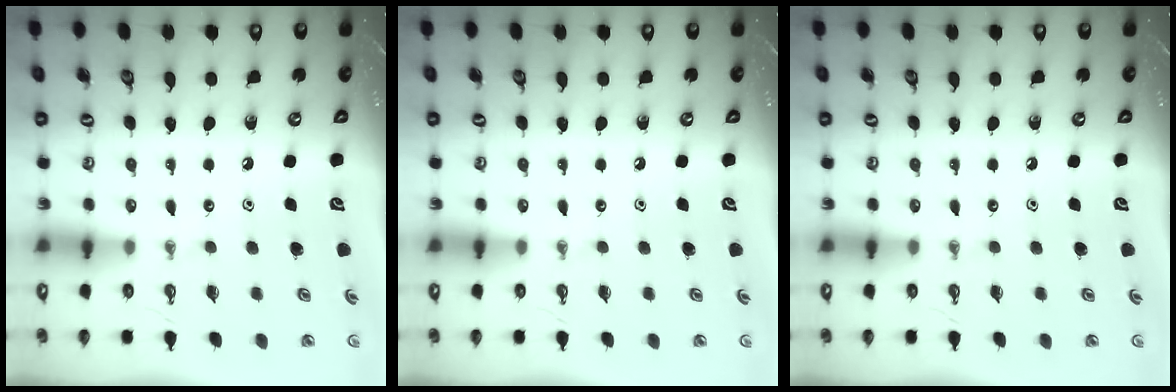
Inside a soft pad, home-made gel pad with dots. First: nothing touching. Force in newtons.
{"total": 0.0}
{"total": 0.0}